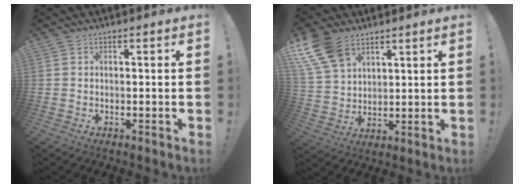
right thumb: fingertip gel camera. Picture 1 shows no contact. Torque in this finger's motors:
{"motor_torque": [0.62, 0.80, 0.96, 1.05, 0.30]}